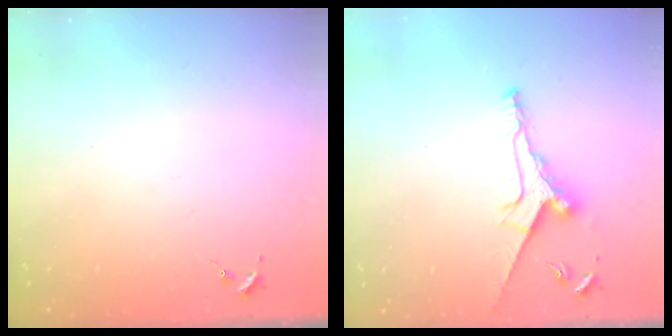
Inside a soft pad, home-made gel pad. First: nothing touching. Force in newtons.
{"total": 10.1, "press": 10.1, "slide": 0.1}